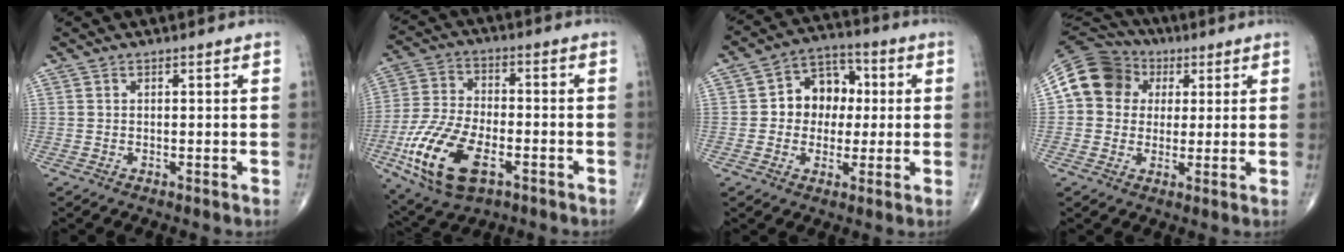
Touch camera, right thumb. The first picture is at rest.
{"total": 17.2, "force": [-6.6, 8.8, 13.2], "torque": [-0.264, 0.010, -0.117]}
{"total": 10.3, "force": [0.7, 8.3, 6.1], "torque": [-0.045, 0.025, 0.003]}
{"total": 12.8, "force": [2.8, 11.2, 5.5], "torque": [-0.088, 0.023, 0.040]}